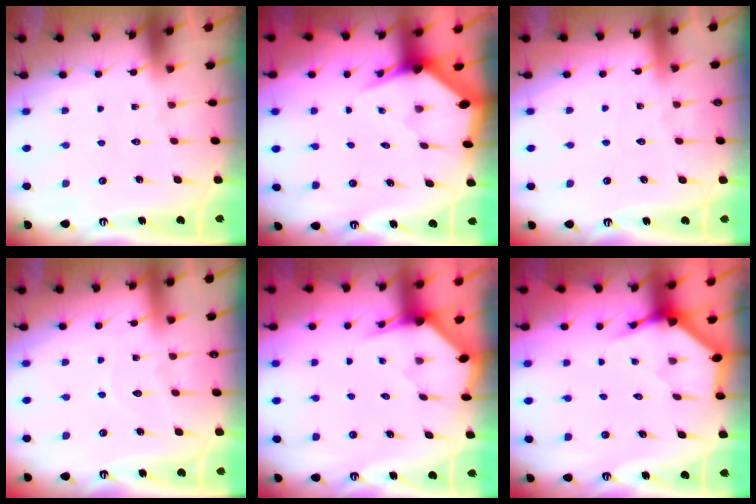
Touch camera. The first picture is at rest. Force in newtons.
{"total": 3.4, "press": 3.4, "slide": 0.2}
{"total": 1.5, "press": 1.5, "slide": 0.2}
{"total": 6.1, "press": 6.1, "slide": 0.1}
{"total": 3.3, "press": 3.3, "slide": 0.3}
{"total": 3.7, "press": 3.7, "slide": 0.2}